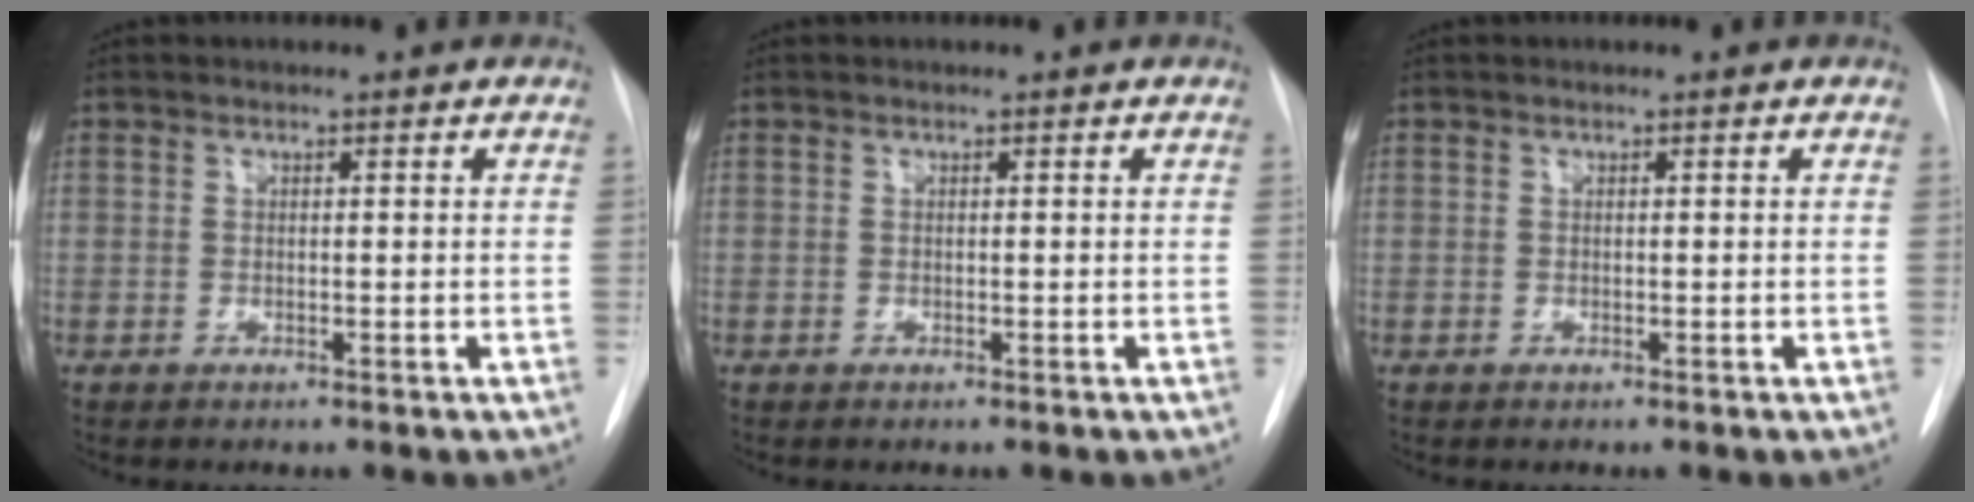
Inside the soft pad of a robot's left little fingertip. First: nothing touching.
{"total": 0.0}
{"total": 0.0}